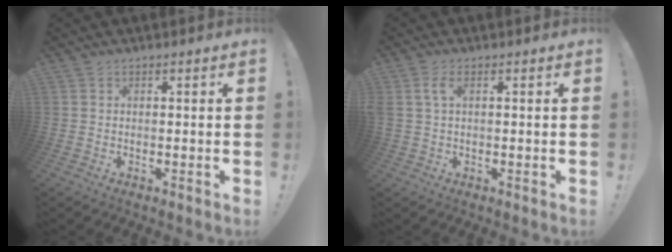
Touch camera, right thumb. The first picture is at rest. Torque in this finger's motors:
{"motor_torque": [0.51, 0.55, 1.43, 0.21, 0.32]}